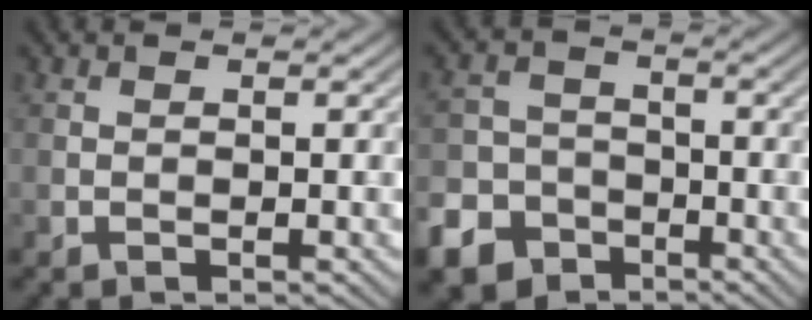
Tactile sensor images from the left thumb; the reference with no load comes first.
{"total": 9.9, "force": [-6.0, 7.5, 2.3], "torque": [-0.066, -0.038, -0.123]}